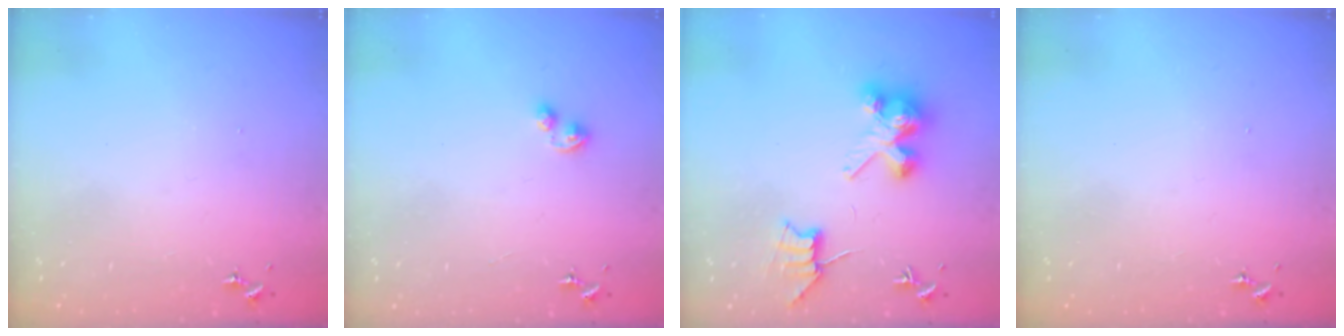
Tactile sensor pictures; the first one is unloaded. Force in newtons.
{"total": 3.8, "press": 3.8, "slide": 0.6}
{"total": 9.3, "press": 9.3, "slide": 0.7}
{"total": 0.0}